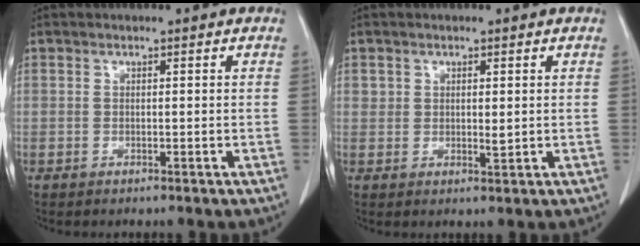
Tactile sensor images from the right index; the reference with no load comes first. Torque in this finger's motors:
{"motor_torque": [0.08, 0.00, 0.01, 0.03]}